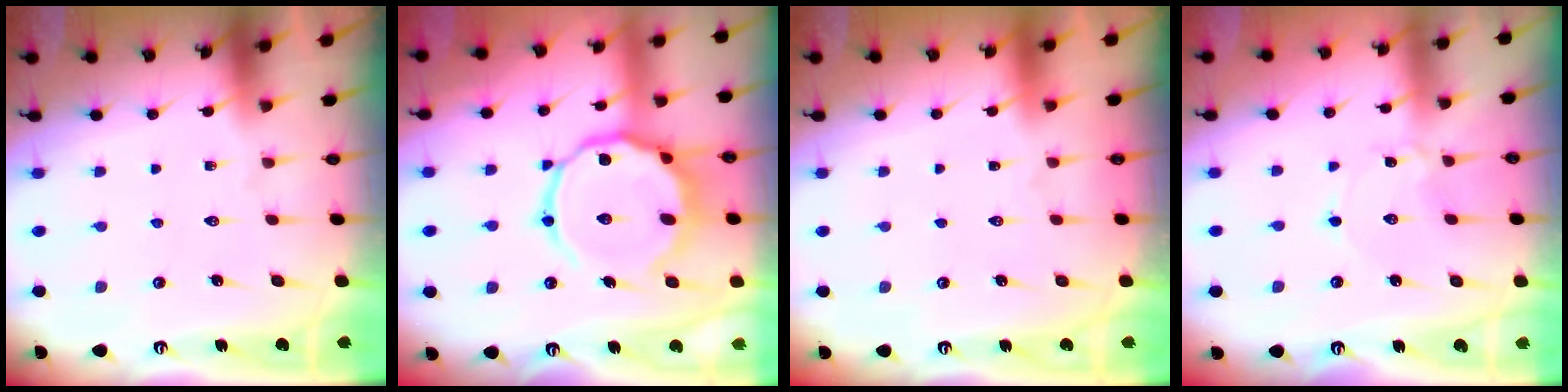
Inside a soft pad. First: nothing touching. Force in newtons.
{"total": 16.0, "press": 16.0, "slide": 1.5}
{"total": 1.6, "press": 1.6, "slide": 0.1}
{"total": 1.2, "press": 1.2, "slide": 0.0}